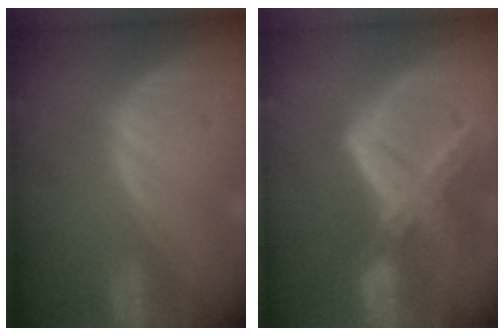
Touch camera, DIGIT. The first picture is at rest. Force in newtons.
{"total": 8.2, "press": 7.1, "slide": 4.1}